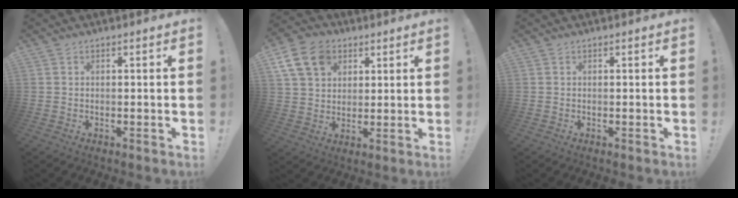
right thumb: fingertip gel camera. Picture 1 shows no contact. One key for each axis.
{"total": 13.4, "fx": 6.0, "fy": 10.1, "fz": 6.5, "tx": -0.102, "ty": -0.021, "tz": 0.121}
{"total": 0.0}